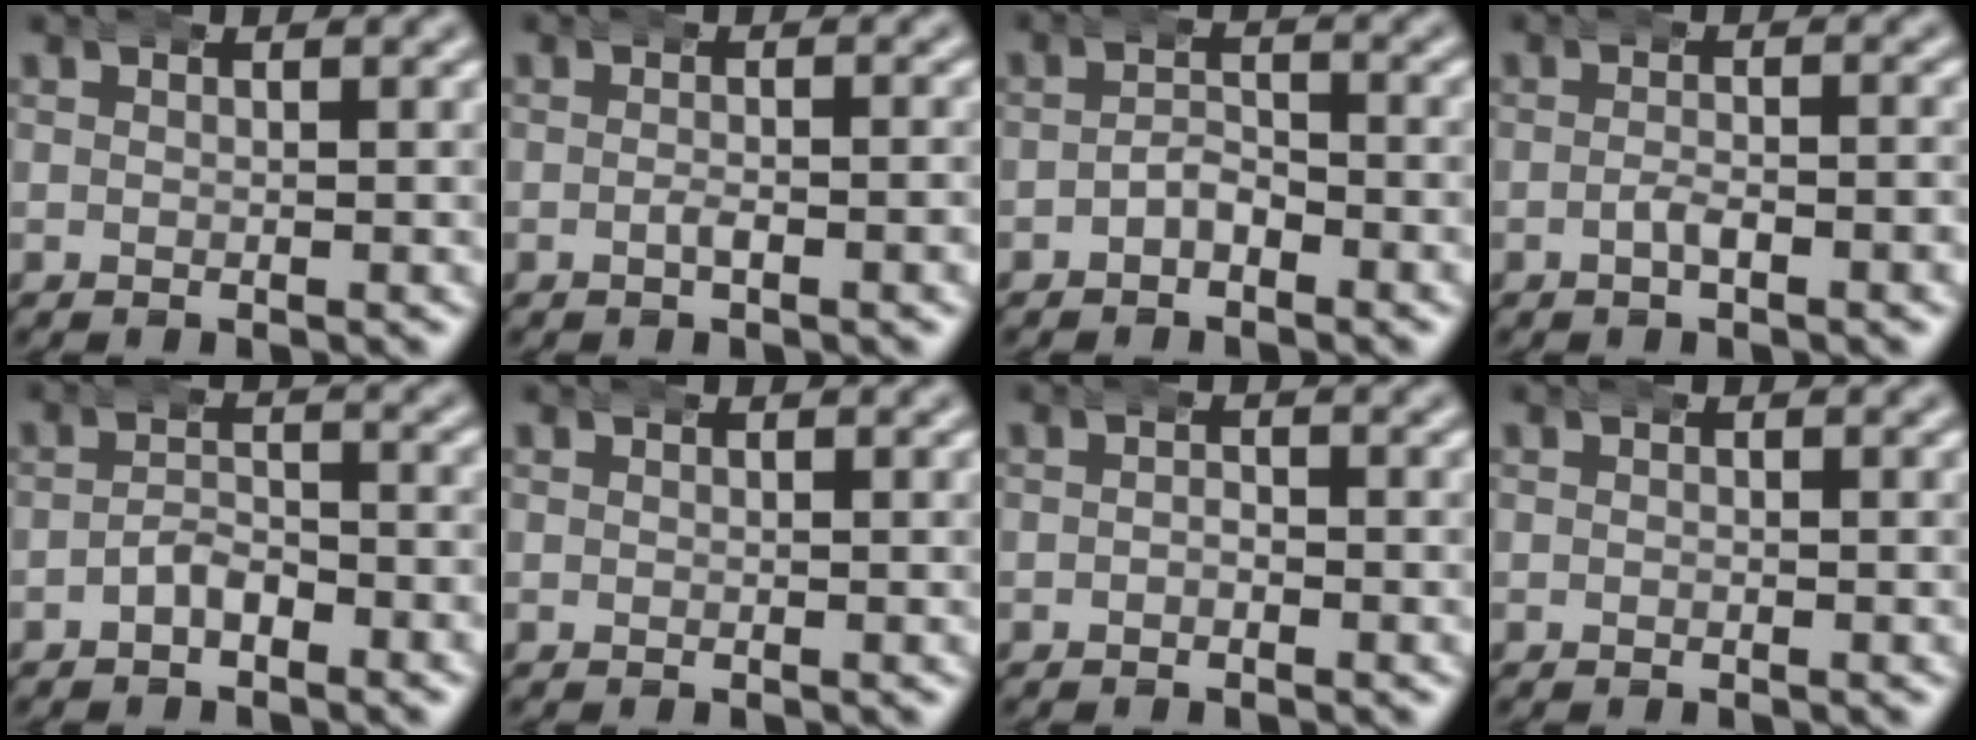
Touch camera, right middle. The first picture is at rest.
{"total": 1.5, "force": [-0.9, 0.3, 1.1], "torque": [-0.017, -0.001, -0.019]}
{"total": 2.4, "force": [-2.1, 1.0, 0.4], "torque": [0.007, -0.001, -0.040]}
{"total": 1.9, "force": [-1.4, 0.2, 1.3], "torque": [-0.023, -0.002, -0.024]}
{"total": 2.7, "force": [-2.4, 1.1, 0.6], "torque": [0.003, 0.003, -0.046]}
{"total": 0.0}
{"total": 0.8, "force": [-0.6, 0.4, 0.4], "torque": [0.001, 0.000, -0.014]}
{"total": 0.0}